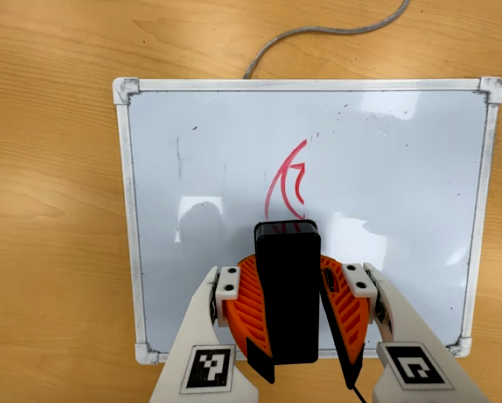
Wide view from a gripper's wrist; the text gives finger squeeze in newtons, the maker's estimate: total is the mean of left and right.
{"total": 12.0, "left": 11.8, "right": 12.1}